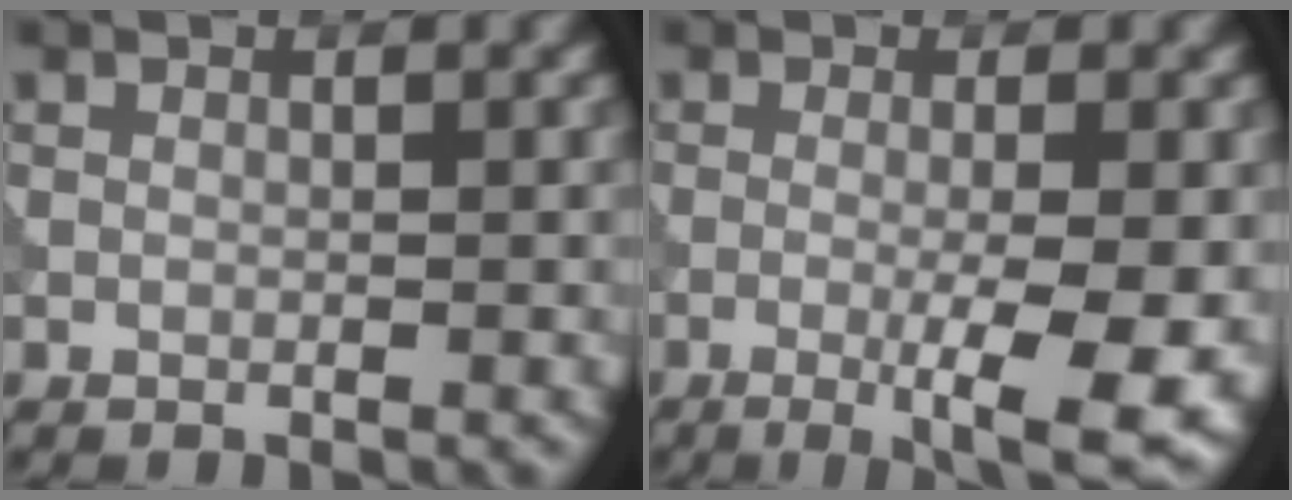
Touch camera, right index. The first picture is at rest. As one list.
[{"total": 6.9, "force": [-1.8, 1.2, 6.5], "torque": [-0.097, -0.010, -0.026]}]